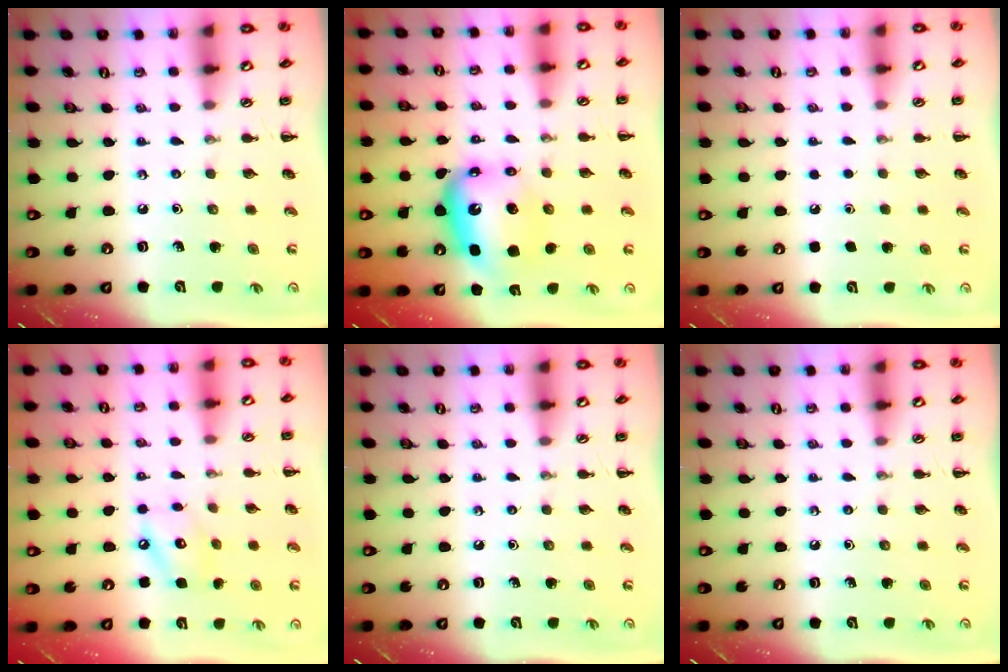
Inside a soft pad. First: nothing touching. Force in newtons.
{"total": 9.3, "press": 8.9, "slide": 2.8}
{"total": 1.8, "press": 1.8, "slide": 0.1}
{"total": 7.8, "press": 7.7, "slide": 0.7}
{"total": 0.0}
{"total": 0.0}